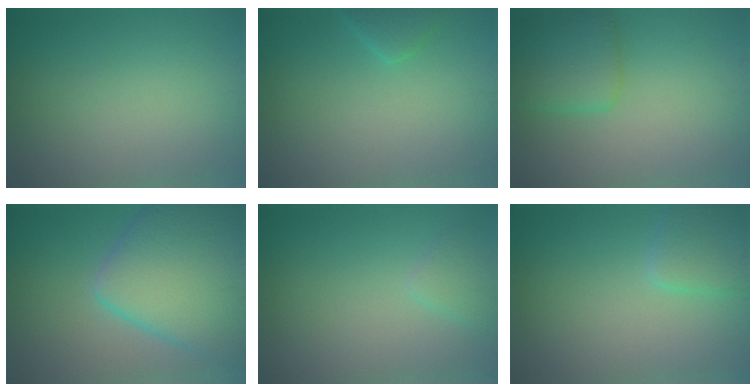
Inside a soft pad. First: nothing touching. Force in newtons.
{"total": 1.8, "press": 1.8, "slide": 0.1}
{"total": 3.8, "press": 3.8, "slide": 0.1}
{"total": 11.2, "press": 11.2, "slide": 0.5}
{"total": 1.5, "press": 1.5, "slide": 0.2}
{"total": 2.5, "press": 2.5, "slide": 0.2}